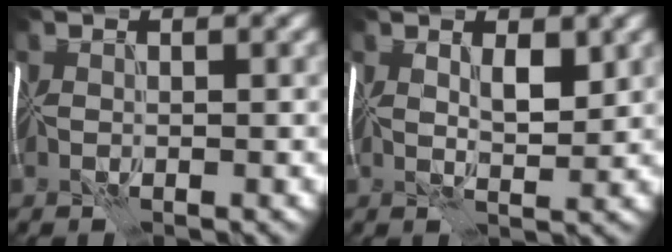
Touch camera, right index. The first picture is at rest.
{"total": 2.2, "force": [1.0, 0.7, 1.8], "torque": [-0.032, -0.004, 0.022]}